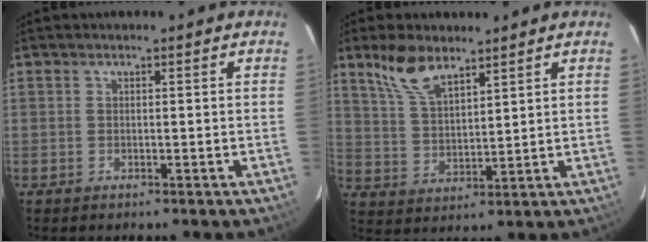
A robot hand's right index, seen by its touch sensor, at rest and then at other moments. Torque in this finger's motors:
{"motor_torque": [0.51, 0.51, 0.36, 0.09]}